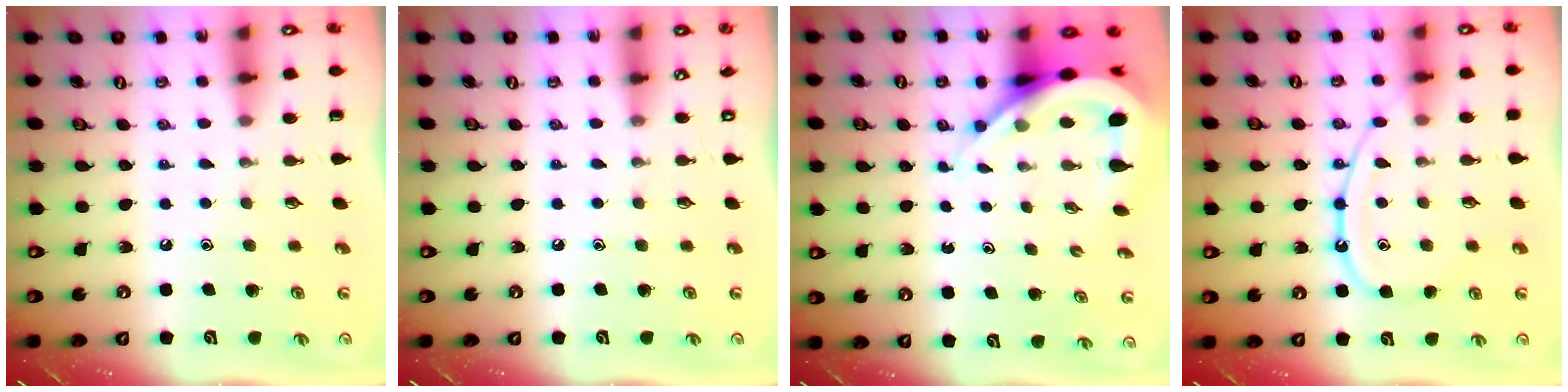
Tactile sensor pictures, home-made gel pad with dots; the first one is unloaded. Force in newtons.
{"total": 0.0}
{"total": 9.2, "press": 9.2, "slide": 1.2}
{"total": 11.1, "press": 11.1, "slide": 1.2}